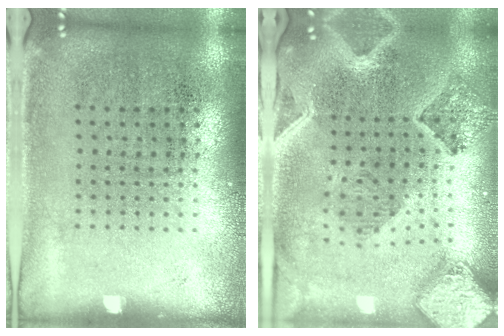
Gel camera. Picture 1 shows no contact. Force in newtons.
{"total": 2.3, "press": 2.1, "slide": 1.0}